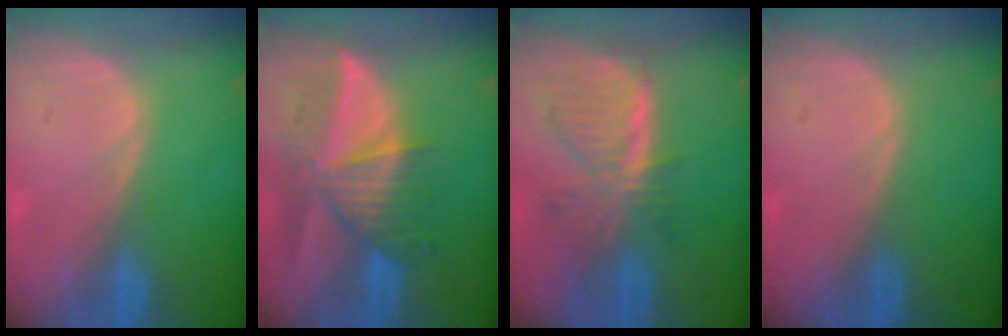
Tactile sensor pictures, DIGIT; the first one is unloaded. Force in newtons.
{"total": 9.1, "press": 8.3, "slide": 3.8}
{"total": 7.8, "press": 7.0, "slide": 3.4}
{"total": 0.0}